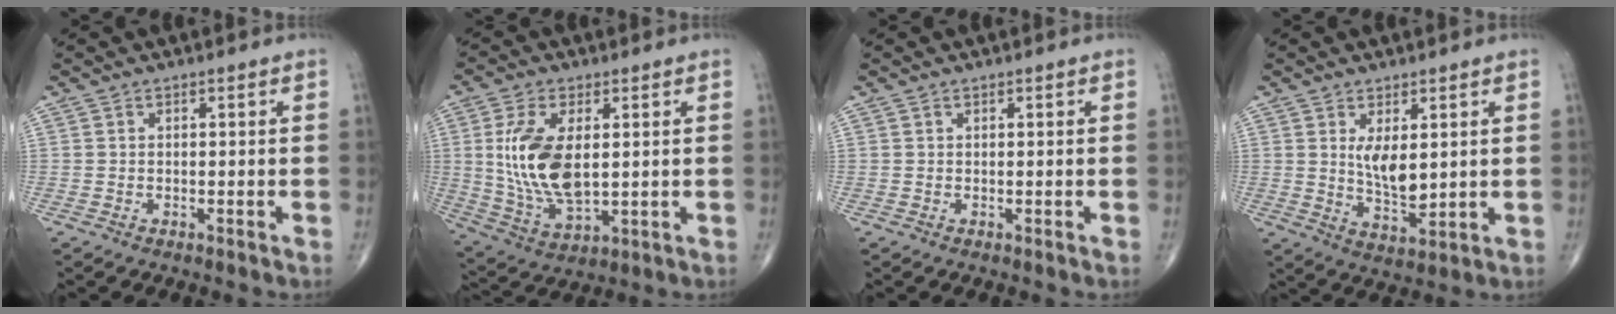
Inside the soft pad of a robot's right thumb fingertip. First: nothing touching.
{"total": 14.1, "force": [1.9, 7.1, 12.0], "torque": [-0.237, -0.016, 0.047]}
{"total": 0.0}
{"total": 7.0, "force": [1.7, 3.1, 6.0], "torque": [-0.092, -0.026, 0.042]}